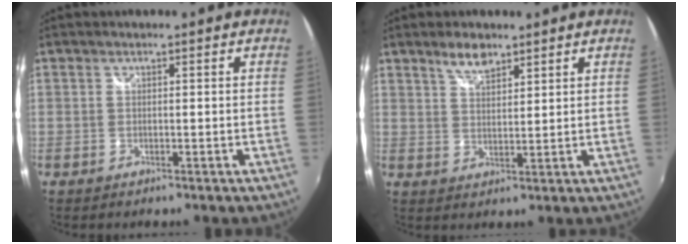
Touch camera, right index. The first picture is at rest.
{"total": 4.4, "force": [3.4, 1.7, 2.3], "torque": [-0.037, 0.004, 0.062]}